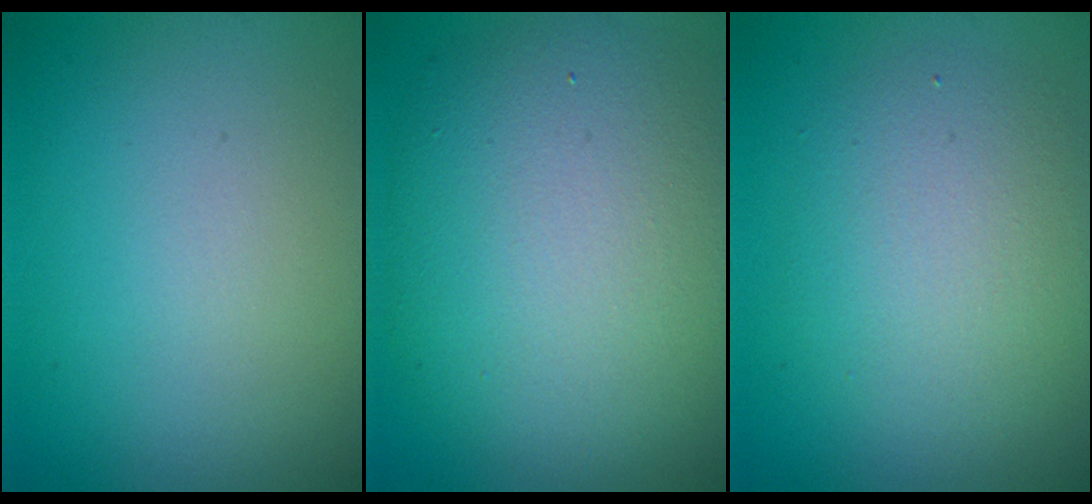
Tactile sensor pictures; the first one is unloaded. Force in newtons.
{"total": 10.2, "press": 10.2, "slide": 0.9}
{"total": 4.6, "press": 4.6, "slide": 0.4}